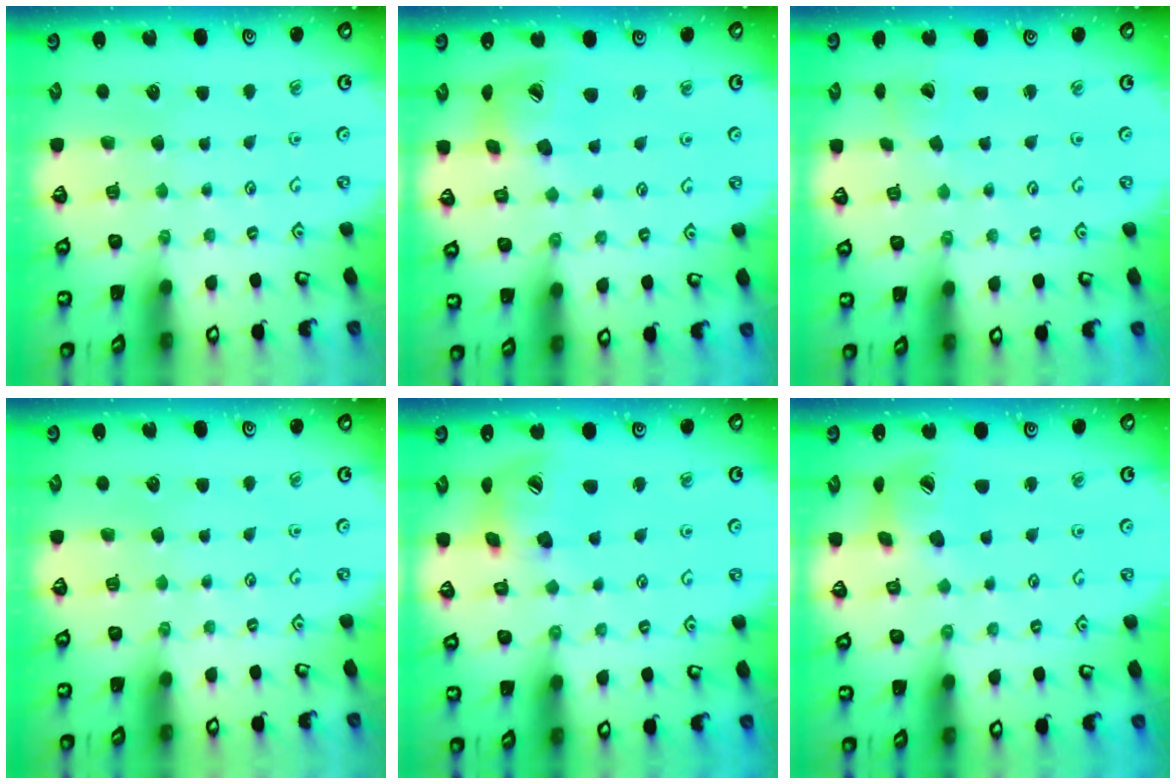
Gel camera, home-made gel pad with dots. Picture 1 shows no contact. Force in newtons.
{"total": 14.8, "press": 14.6, "slide": 2.2}
{"total": 1.6, "press": 1.6, "slide": 0.1}
{"total": 0.0}
{"total": 14.7, "press": 14.6, "slide": 1.8}
{"total": 9.9, "press": 9.9, "slide": 1.3}